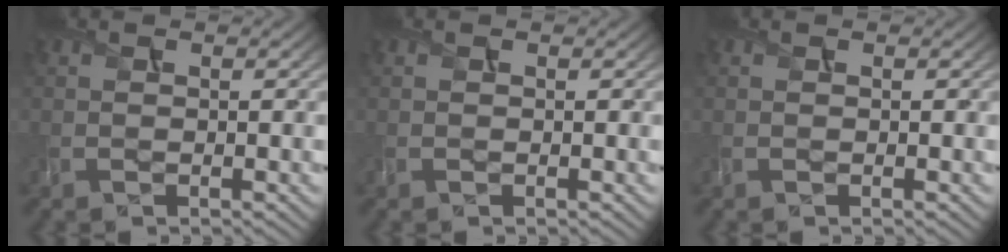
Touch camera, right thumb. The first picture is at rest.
{"total": 0.0}
{"total": 0.0}